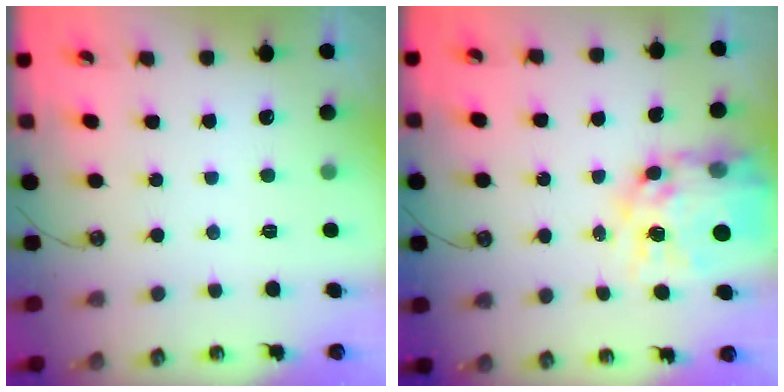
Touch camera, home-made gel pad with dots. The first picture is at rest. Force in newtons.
{"total": 17.0, "press": 16.9, "slide": 1.7}